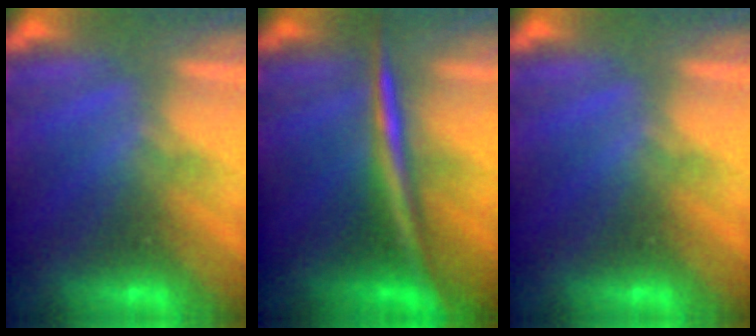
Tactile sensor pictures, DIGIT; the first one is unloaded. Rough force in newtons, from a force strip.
{"total": 2.9}
{"total": 0.0}